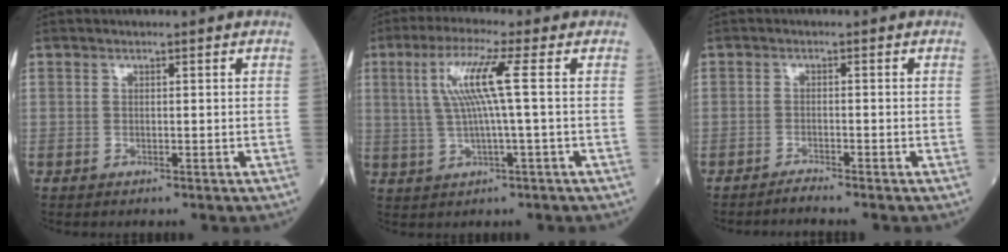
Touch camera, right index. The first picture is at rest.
{"total": 7.8, "force": [1.5, -0.9, 7.6], "torque": [-0.156, 0.013, 0.033]}
{"total": 1.8, "force": [-1.6, -0.7, 0.3], "torque": [-0.006, -0.002, -0.032]}